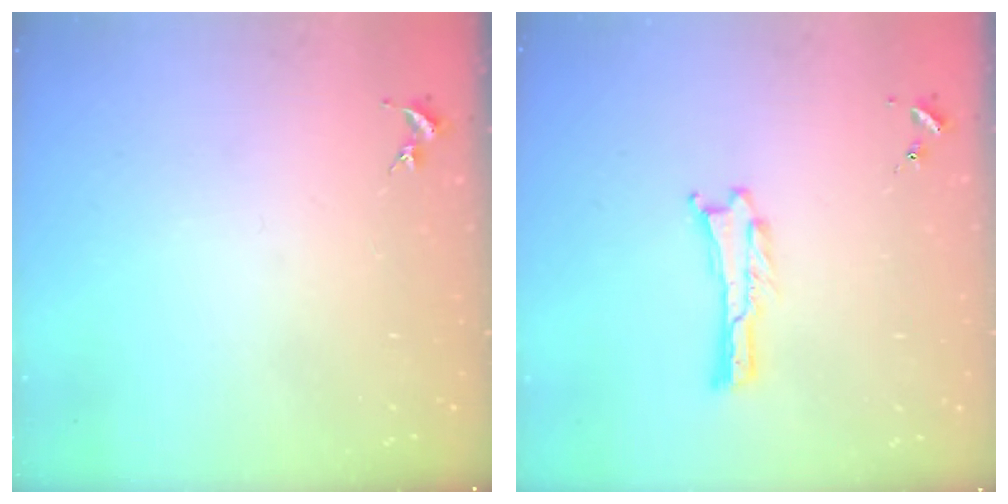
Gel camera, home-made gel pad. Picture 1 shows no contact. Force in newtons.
{"total": 0.0}